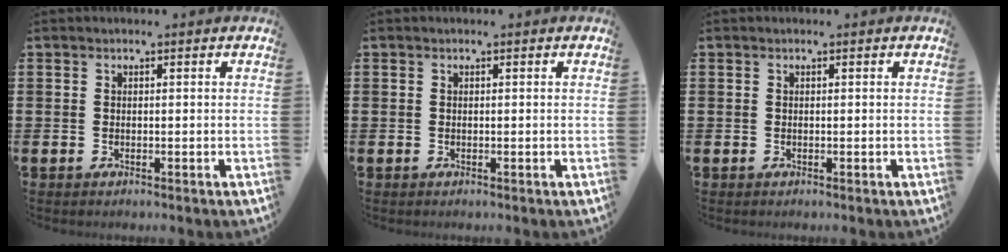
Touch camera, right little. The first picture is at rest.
{"total": 0.0}
{"total": 0.0}